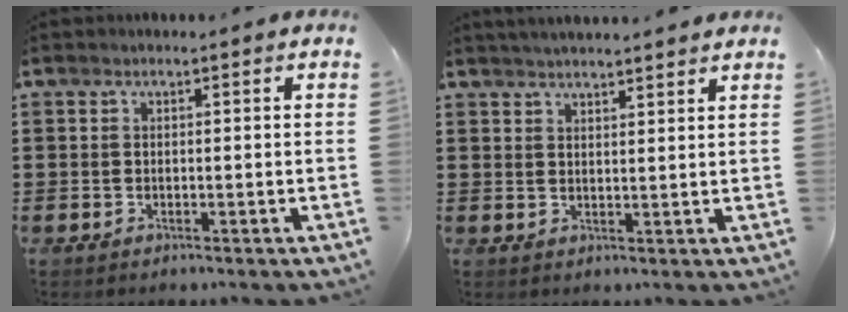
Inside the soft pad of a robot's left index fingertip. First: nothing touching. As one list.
[{"total": 2.5, "force": [2.4, -0.5, 0.2], "torque": [-0.010, -0.007, 0.046]}]